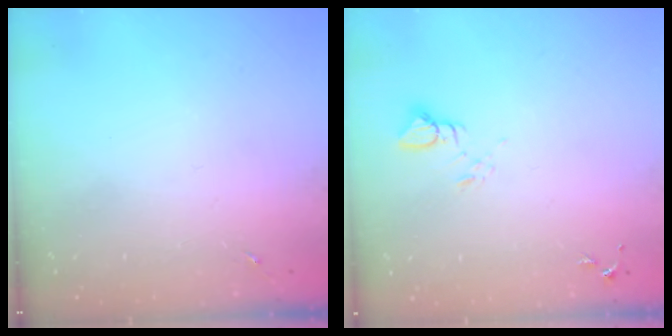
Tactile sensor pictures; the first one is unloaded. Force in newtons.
{"total": 3.4, "press": 3.4, "slide": 0.2}